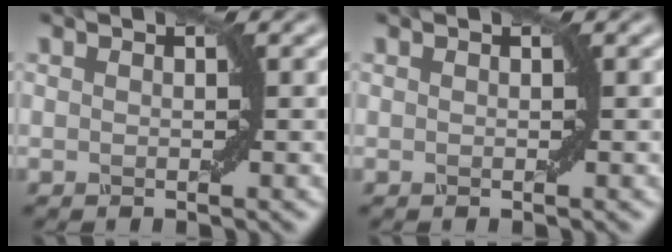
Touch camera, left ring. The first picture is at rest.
{"total": 0.0}